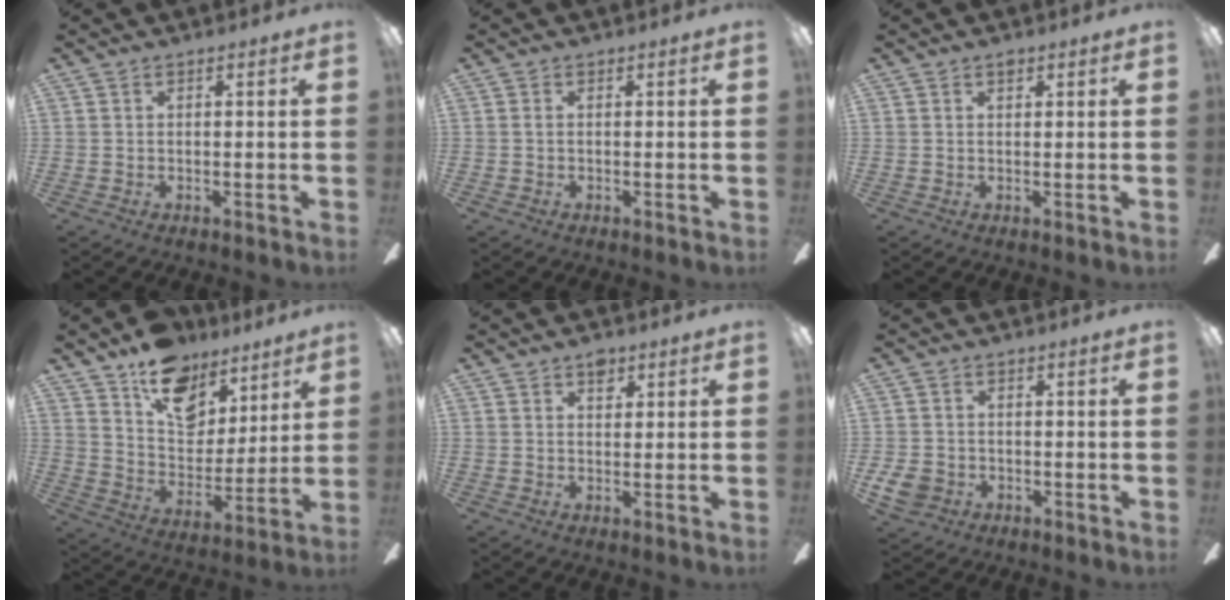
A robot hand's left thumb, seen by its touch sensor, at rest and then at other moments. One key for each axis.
{"total": 0.7, "fx": 0.0, "fy": 0.5, "fz": 0.5, "tx": -0.011, "ty": 0.005, "tz": -0.002}
{"total": 1.1, "fx": 0.8, "fy": 0.6, "fz": 0.6, "tx": -0.005, "ty": -0.002, "tz": 0.012}
{"total": 16.6, "fx": 11.3, "fy": 9.9, "fz": 7.0, "tx": -0.111, "ty": -0.066, "tz": 0.209}
{"total": 3.1, "fx": 2.0, "fy": 1.9, "fz": 1.5, "tx": -0.008, "ty": -0.006, "tz": 0.032}
{"total": 5.1, "fx": -1.8, "fy": 4.2, "fz": 2.2, "tx": -0.055, "ty": 0.013, "tz": -0.034}